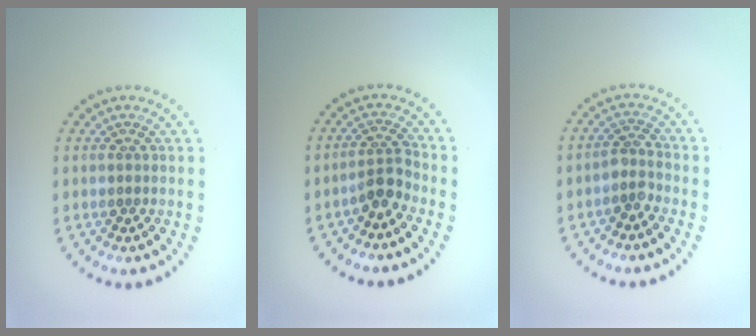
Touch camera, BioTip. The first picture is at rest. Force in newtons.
{"total": 2.3, "press": 1.8, "slide": 1.4}
{"total": 1.8, "press": 1.3, "slide": 1.2}